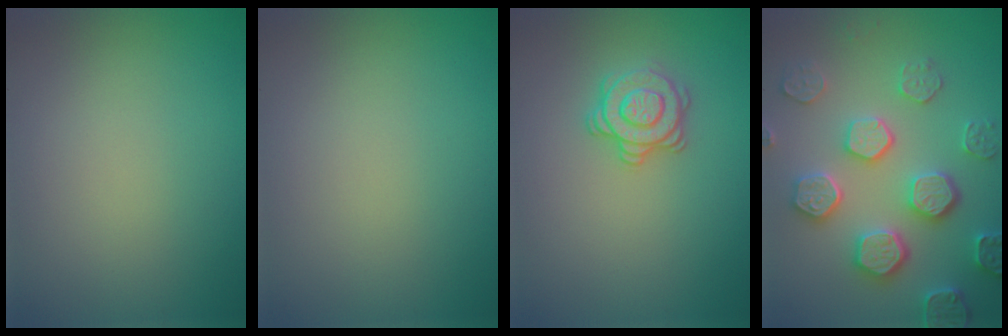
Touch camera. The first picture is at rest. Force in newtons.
{"total": 0.0}
{"total": 2.8, "press": 2.7, "slide": 0.7}
{"total": 5.3, "press": 5.1, "slide": 1.6}